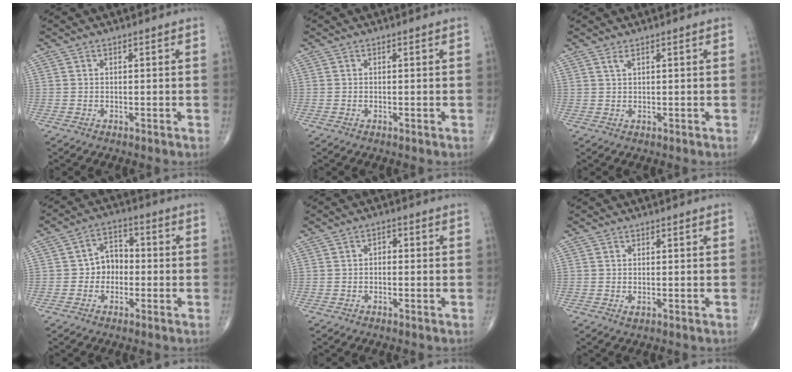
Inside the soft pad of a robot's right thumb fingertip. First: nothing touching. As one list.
[{"total": 0.0}, {"total": 1.0, "force": [0.7, 0.2, 0.7], "torque": [-0.017, 0.001, 0.016]}, {"total": 6.0, "force": [-0.9, 4.8, 3.4], "torque": [-0.026, 0.026, -0.027]}, {"total": 1.6, "force": [-0.2, 1.1, 1.1], "torque": [-0.007, 0.008, -0.009]}, {"total": 0.9, "force": [-0.2, 0.5, 0.7], "torque": [-0.013, -0.003, -0.003]}]